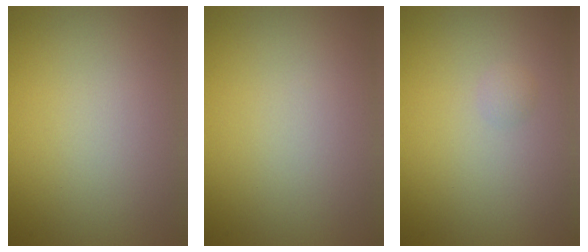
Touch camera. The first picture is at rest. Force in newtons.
{"total": 0.0}
{"total": 0.6, "press": 0.6, "slide": 0.1}